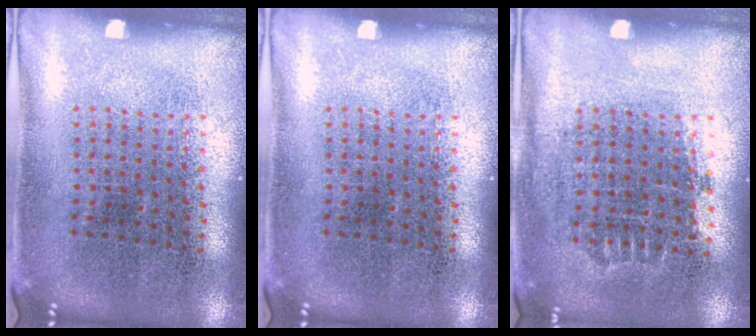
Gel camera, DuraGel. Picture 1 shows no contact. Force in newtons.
{"total": 0.0}
{"total": 0.8, "press": 0.8, "slide": 0.3}